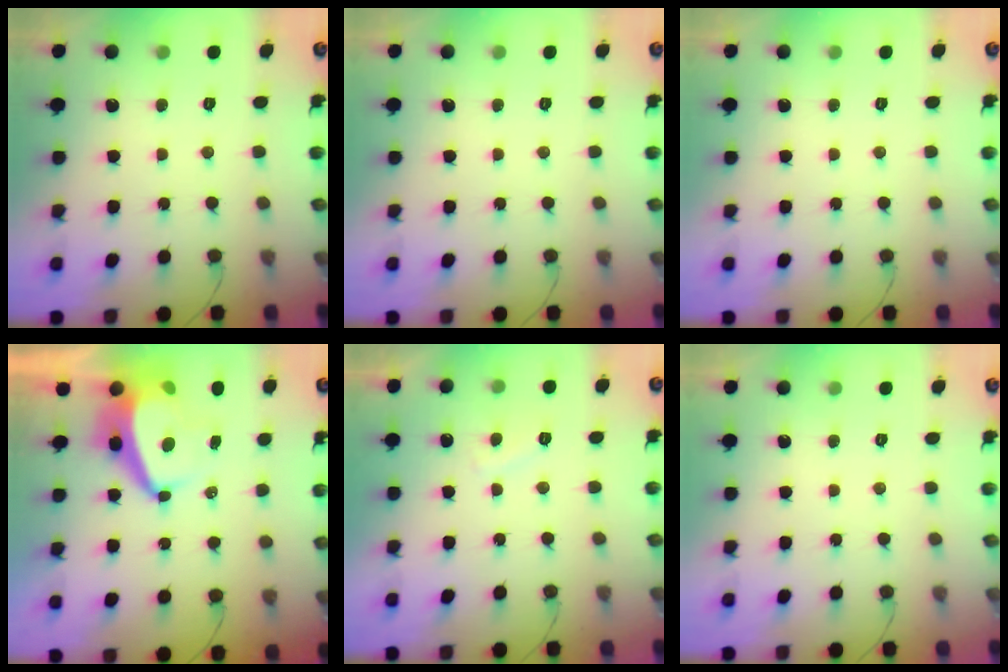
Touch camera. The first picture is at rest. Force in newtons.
{"total": 0.0}
{"total": 0.0}
{"total": 6.4, "press": 6.4, "slide": 0.6}
{"total": 3.1, "press": 2.9, "slide": 0.9}
{"total": 0.0}